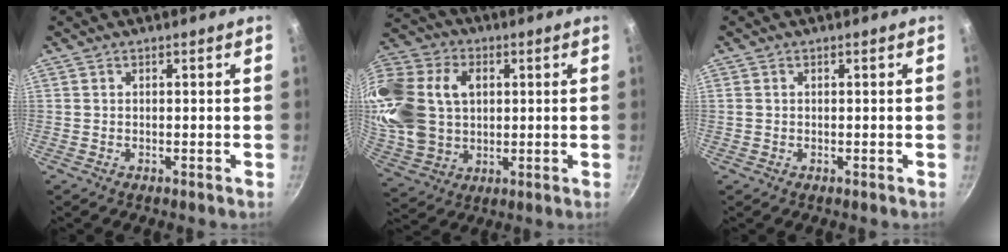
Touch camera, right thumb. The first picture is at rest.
{"total": 23.7, "force": [4.5, 17.7, 15.2], "torque": [-0.319, 0.019, 0.091]}
{"total": 0.8, "force": [0.1, 0.7, 0.4], "torque": [-0.007, 0.002, 0.003]}